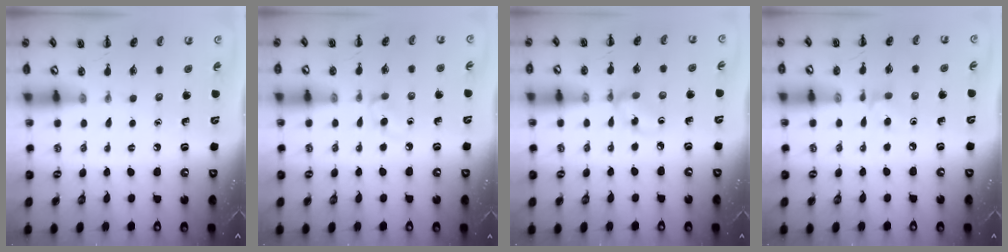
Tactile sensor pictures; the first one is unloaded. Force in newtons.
{"total": 2.4, "press": 2.1, "slide": 1.1}
{"total": 3.7, "press": 3.7, "slide": 0.4}
{"total": 5.6, "press": 5.2, "slide": 2.0}